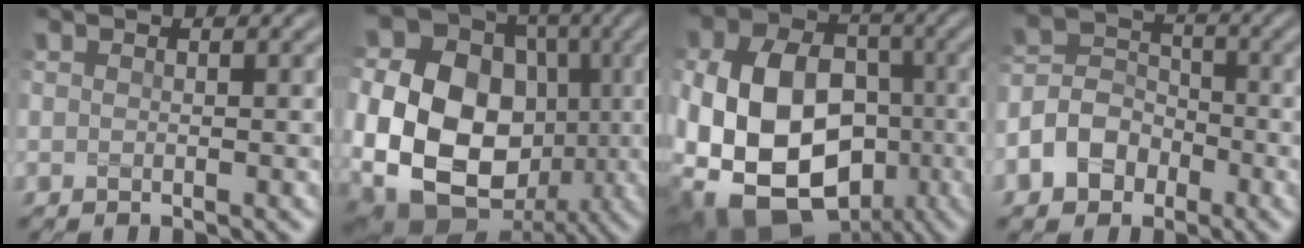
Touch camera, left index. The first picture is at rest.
{"total": 20.5, "force": [-0.7, 17.4, 10.8], "torque": [-0.237, 0.019, -0.043]}
{"total": 17.8, "force": [-5.1, 14.3, 9.4], "torque": [-0.188, -0.034, -0.087]}
{"total": 4.9, "force": [-2.3, 3.8, 2.1], "torque": [-0.029, 0.006, -0.054]}